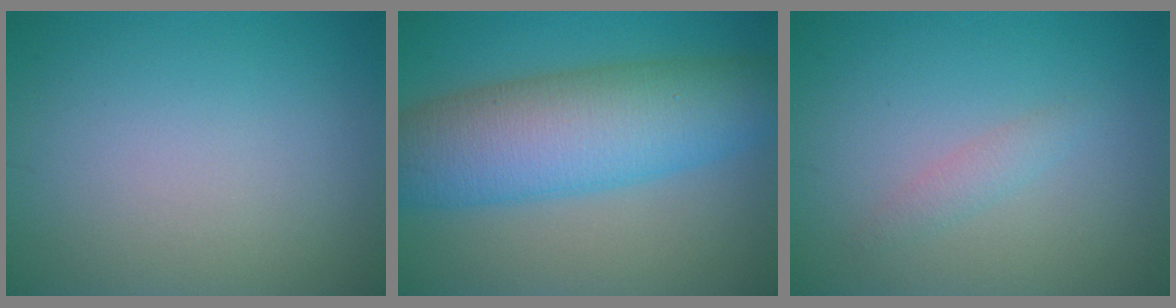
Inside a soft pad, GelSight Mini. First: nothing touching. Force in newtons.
{"total": 10.2, "press": 10.2, "slide": 0.1}
{"total": 1.2, "press": 1.2, "slide": 0.0}